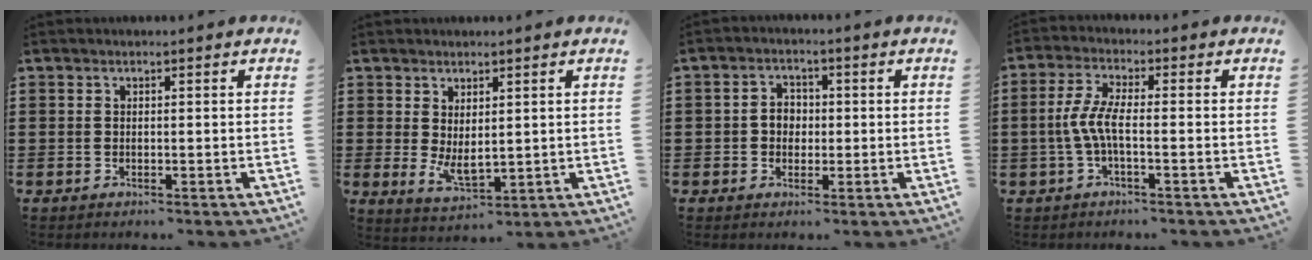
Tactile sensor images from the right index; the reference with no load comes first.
{"total": 3.8, "force": [0.6, 1.9, 3.3], "torque": [-0.068, -0.001, 0.012]}
{"total": 2.9, "force": [-0.3, 2.4, 1.6], "torque": [-0.037, 0.008, -0.008]}
{"total": 5.2, "force": [-1.2, 1.2, 4.9], "torque": [-0.122, -0.009, -0.034]}